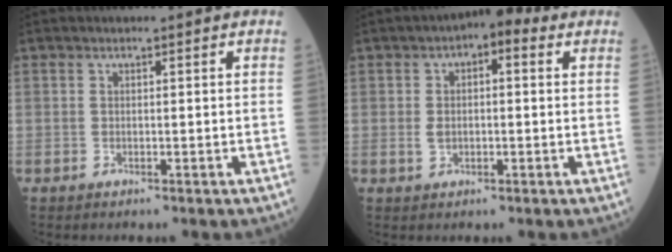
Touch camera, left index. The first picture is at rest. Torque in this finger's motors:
{"motor_torque": [0.35, -0.24, 0.38, 0.09]}